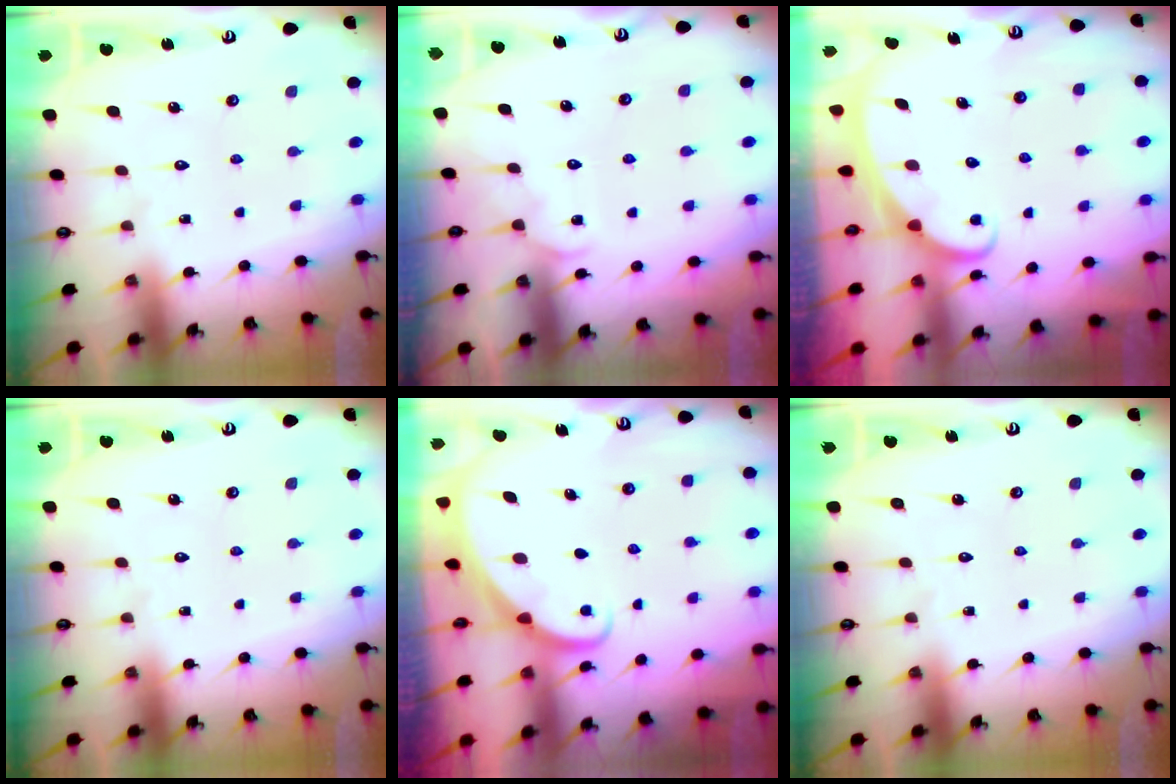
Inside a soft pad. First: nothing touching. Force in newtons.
{"total": 4.8, "press": 4.8, "slide": 0.5}
{"total": 2.5, "press": 2.5, "slide": 0.3}
{"total": 0.0}
{"total": 1.9, "press": 1.9, "slide": 0.2}
{"total": 0.0}